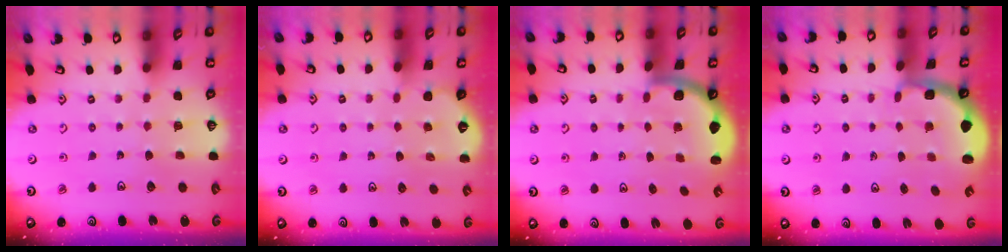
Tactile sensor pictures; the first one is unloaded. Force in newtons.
{"total": 0.0}
{"total": 1.8, "press": 1.8, "slide": 0.1}
{"total": 2.1, "press": 1.8, "slide": 1.0}